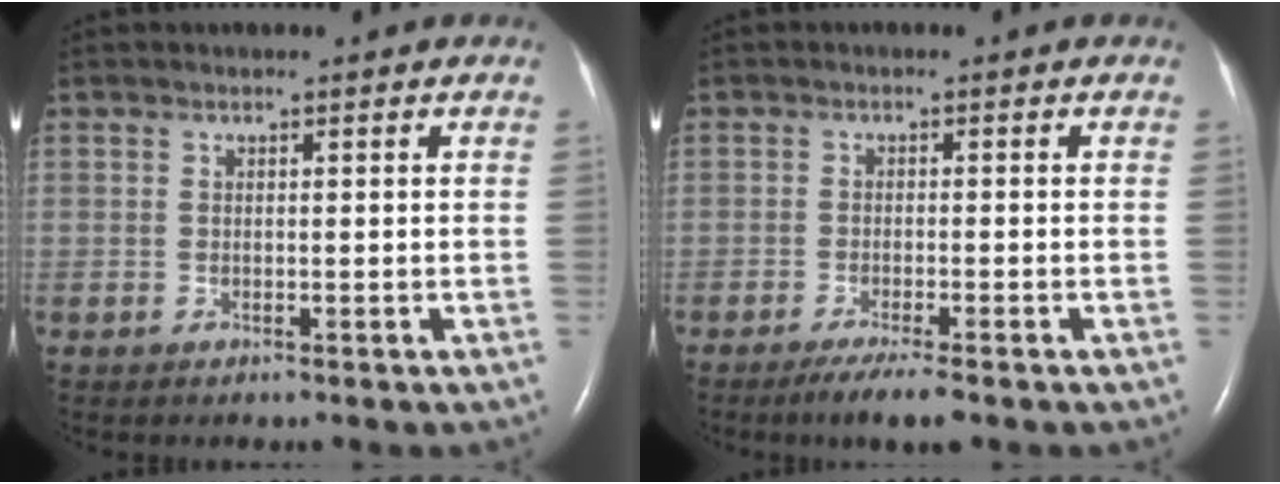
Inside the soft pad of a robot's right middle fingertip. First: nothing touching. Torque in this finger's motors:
{"motor_torque": [0.53, -0.51, 0.03, 0.02]}